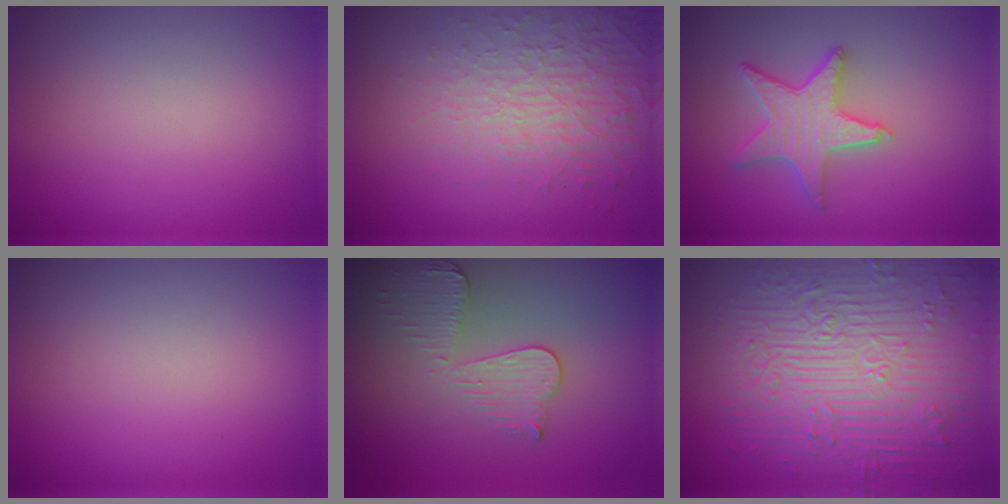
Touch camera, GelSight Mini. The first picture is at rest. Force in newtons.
{"total": 5.3, "press": 3.4, "slide": 4.0}
{"total": 3.9, "press": 3.5, "slide": 1.6}
{"total": 0.0}
{"total": 3.6, "press": 3.1, "slide": 1.8}
{"total": 11.4, "press": 7.6, "slide": 8.5}